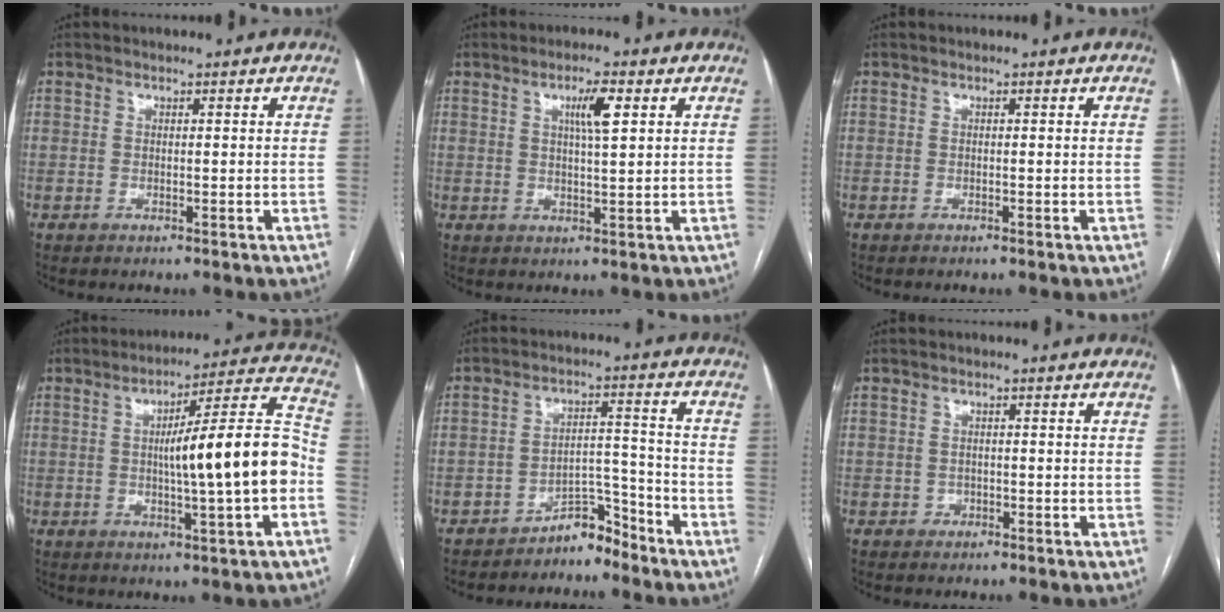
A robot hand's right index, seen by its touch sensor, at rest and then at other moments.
{"total": 4.5, "force": [1.8, 0.3, 4.1], "torque": [-0.072, 0.001, 0.029]}
{"total": 0.0}
{"total": 15.3, "force": [-1.7, 0.5, 15.2], "torque": [-0.225, 0.021, -0.027]}
{"total": 5.1, "force": [-4.7, 1.6, 1.2], "torque": [-0.007, 0.024, -0.077]}
{"total": 1.2, "force": [-0.6, 1.0, 0.0], "torque": [0.005, 0.006, -0.012]}